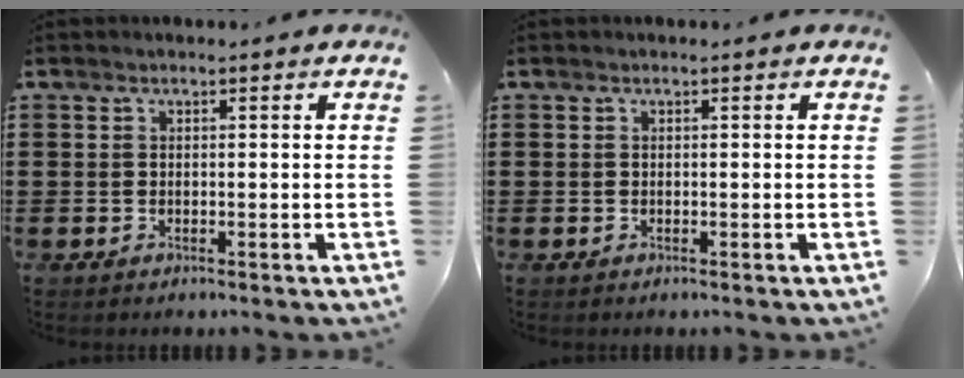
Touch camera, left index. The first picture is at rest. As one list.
[{"total": 0.0}]